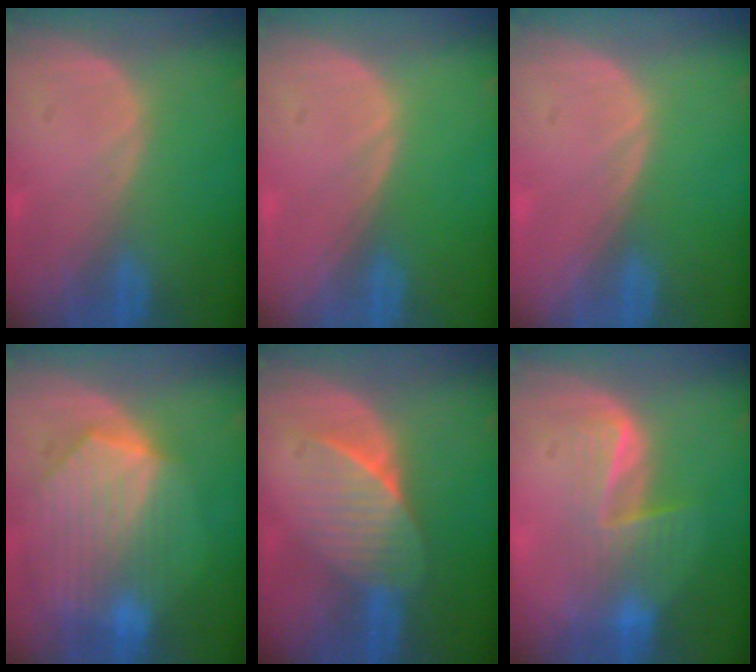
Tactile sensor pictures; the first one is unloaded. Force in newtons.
{"total": 0.0}
{"total": 0.0}
{"total": 10.1, "press": 8.9, "slide": 4.8}
{"total": 7.2, "press": 6.4, "slide": 3.3}
{"total": 6.4, "press": 6.2, "slide": 1.9}